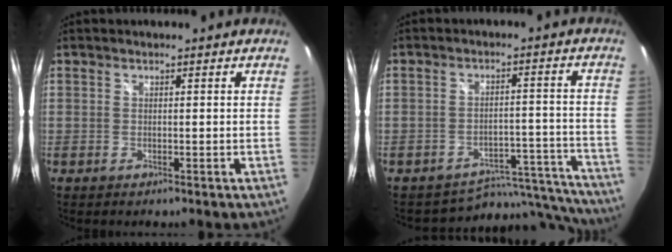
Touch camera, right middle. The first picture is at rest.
{"total": 13.4, "force": [-13.1, 3.1, 0.2], "torque": [0.007, 0.042, -0.173]}